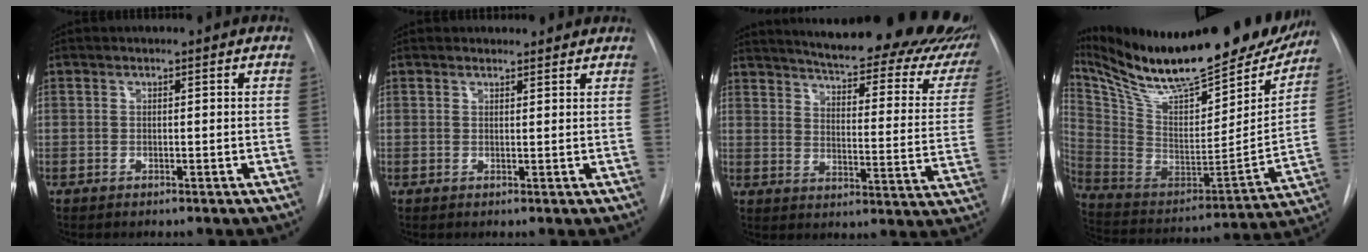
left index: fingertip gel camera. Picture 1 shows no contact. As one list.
[{"total": 2.0, "force": [1.8, 0.7, -0.1], "torque": [-0.003, 0.005, 0.015]}, {"total": 32.3, "force": [27.9, 6.2, 15.1], "torque": [-0.197, -0.101, 0.327]}, {"total": 30.6, "force": [25.9, 6.8, 15.0], "torque": [-0.264, -0.052, 0.385]}]